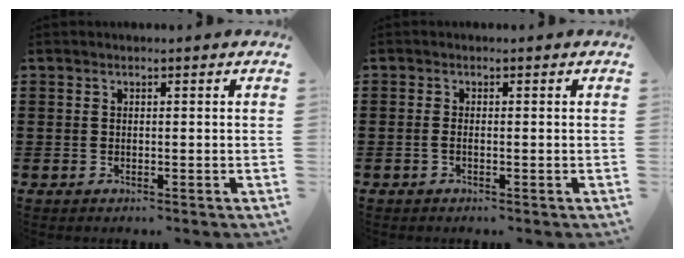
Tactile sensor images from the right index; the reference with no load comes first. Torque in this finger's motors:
{"motor_torque": [-0.01, 0.54, 0.02, 0.01]}